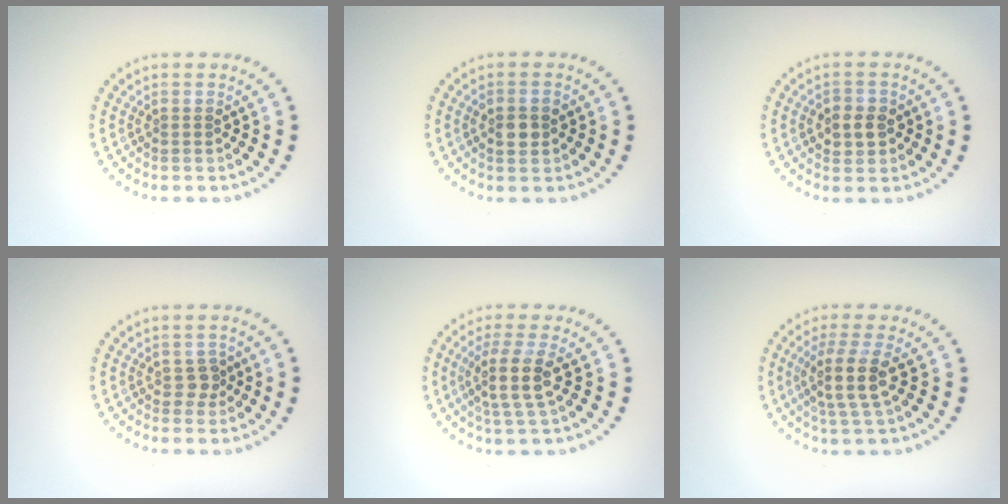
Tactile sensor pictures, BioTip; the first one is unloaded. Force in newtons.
{"total": 2.5, "press": 2.5, "slide": 0.1}
{"total": 2.6, "press": 2.6, "slide": 0.6}
{"total": 1.2, "press": 0.9, "slide": 0.7}
{"total": 3.4, "press": 2.9, "slide": 1.8}
{"total": 3.4, "press": 2.9, "slide": 1.9}